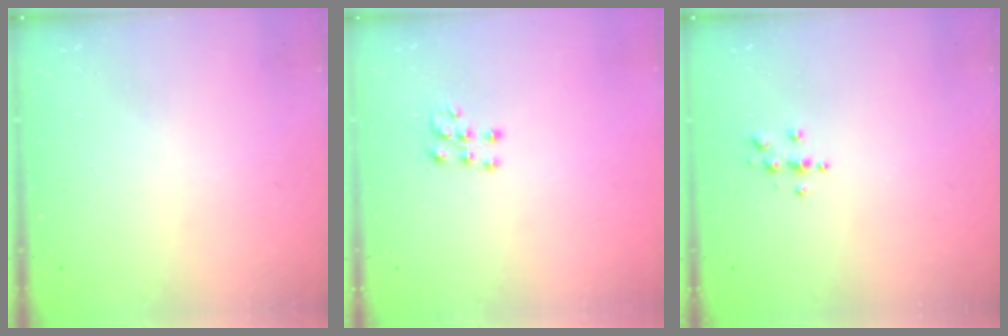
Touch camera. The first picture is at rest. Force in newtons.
{"total": 6.0, "press": 5.9, "slide": 0.4}
{"total": 4.0, "press": 3.9, "slide": 0.4}